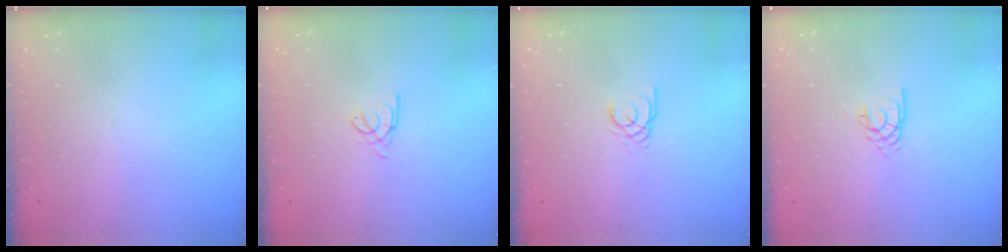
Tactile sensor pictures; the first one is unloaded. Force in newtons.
{"total": 2.2, "press": 2.2, "slide": 0.6}
{"total": 2.0, "press": 2.0, "slide": 0.2}
{"total": 2.1, "press": 2.1, "slide": 0.2}